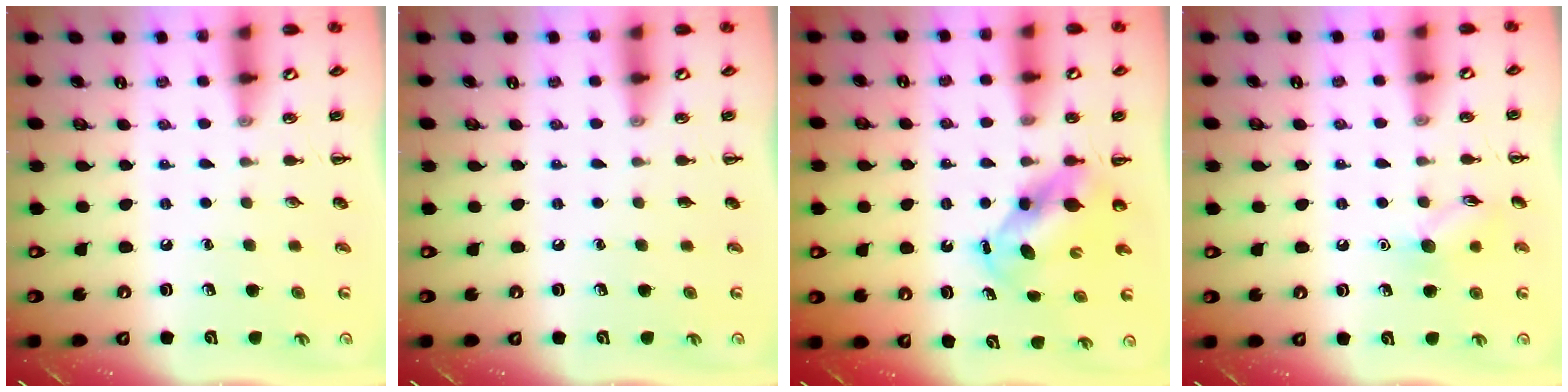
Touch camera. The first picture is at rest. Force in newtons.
{"total": 0.0}
{"total": 5.5, "press": 5.4, "slide": 1.0}
{"total": 7.9, "press": 7.8, "slide": 0.8}